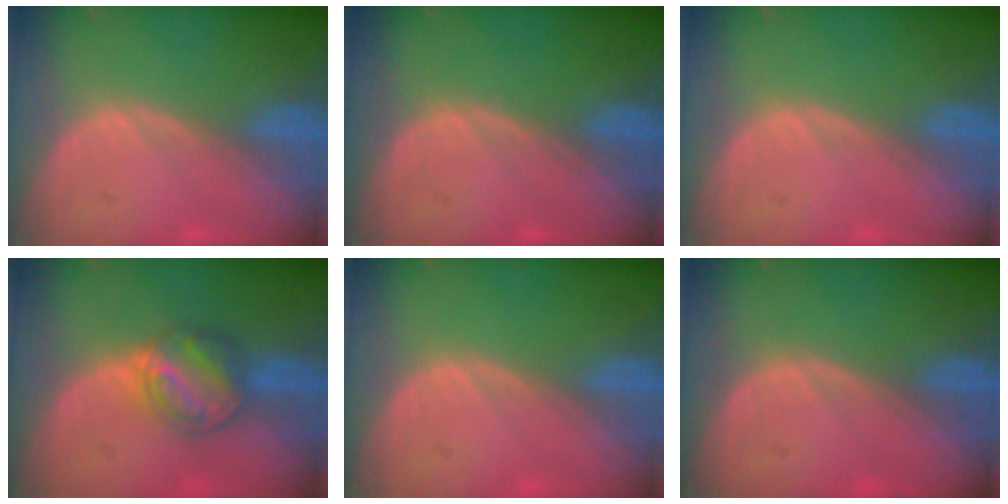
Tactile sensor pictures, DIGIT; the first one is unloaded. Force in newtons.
{"total": 0.0}
{"total": 0.0}
{"total": 6.1, "press": 6.0, "slide": 0.8}
{"total": 0.0}
{"total": 0.0}